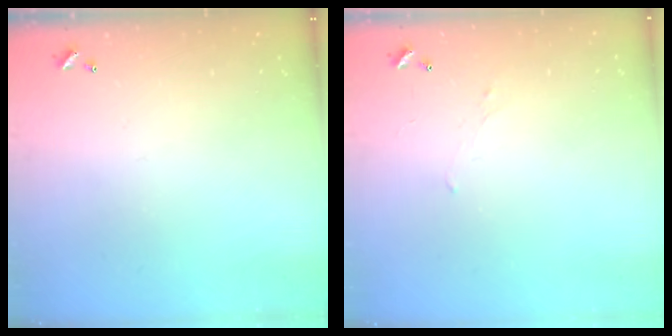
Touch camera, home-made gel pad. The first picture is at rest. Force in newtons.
{"total": 0.7, "press": 0.2, "slide": 0.7}